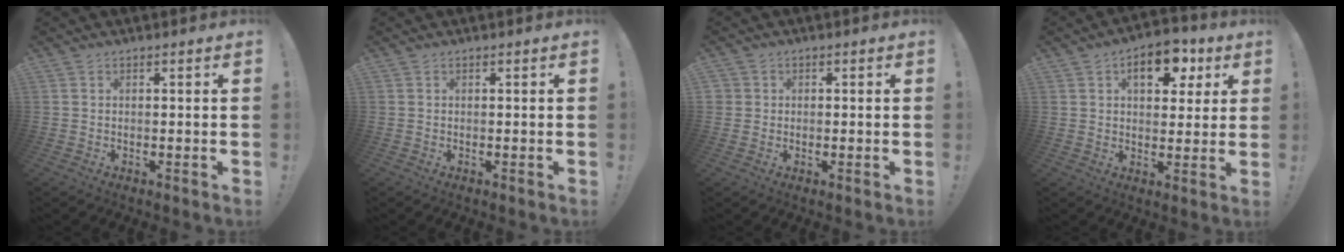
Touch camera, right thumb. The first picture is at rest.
{"total": 0.0}
{"total": 1.8, "force": [-0.2, 1.7, 0.5], "torque": [-0.009, 0.005, -0.003]}
{"total": 10.6, "force": [4.2, 6.4, 7.3], "torque": [-0.090, -0.007, 0.068]}